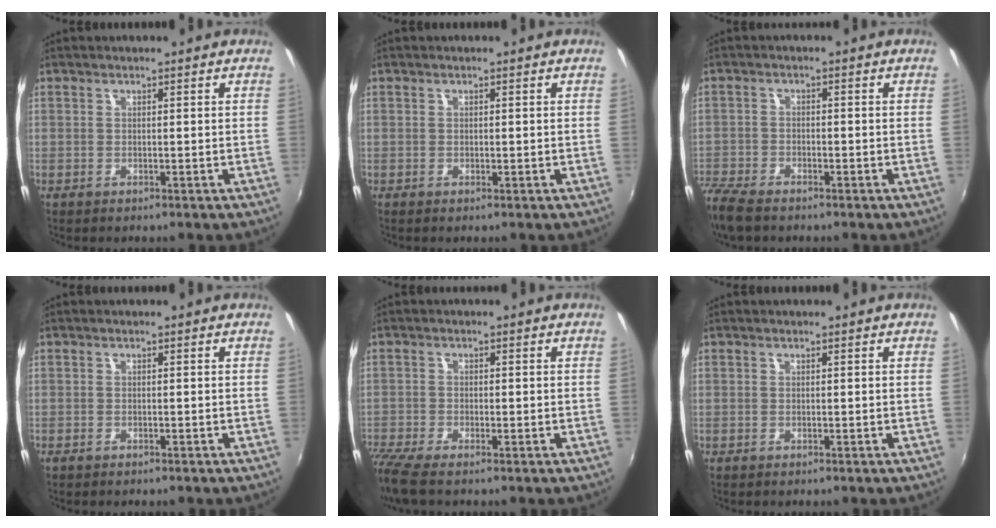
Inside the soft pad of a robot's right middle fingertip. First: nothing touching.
{"total": 0.0}
{"total": 8.2, "force": [-6.6, 2.9, 4.0], "torque": [-0.112, -0.028, -0.128]}
{"total": 0.9, "force": [-0.7, 0.4, 0.4], "torque": [-0.009, -0.003, -0.014]}
{"total": 5.7, "force": [-4.4, 1.1, 3.5], "torque": [-0.094, -0.021, -0.086]}
{"total": 0.0}